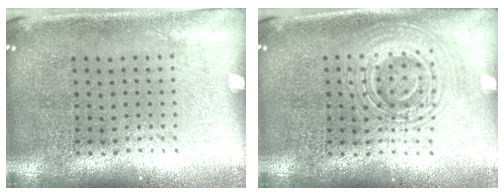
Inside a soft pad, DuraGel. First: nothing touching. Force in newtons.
{"total": 2.8, "press": 2.8, "slide": 0.5}